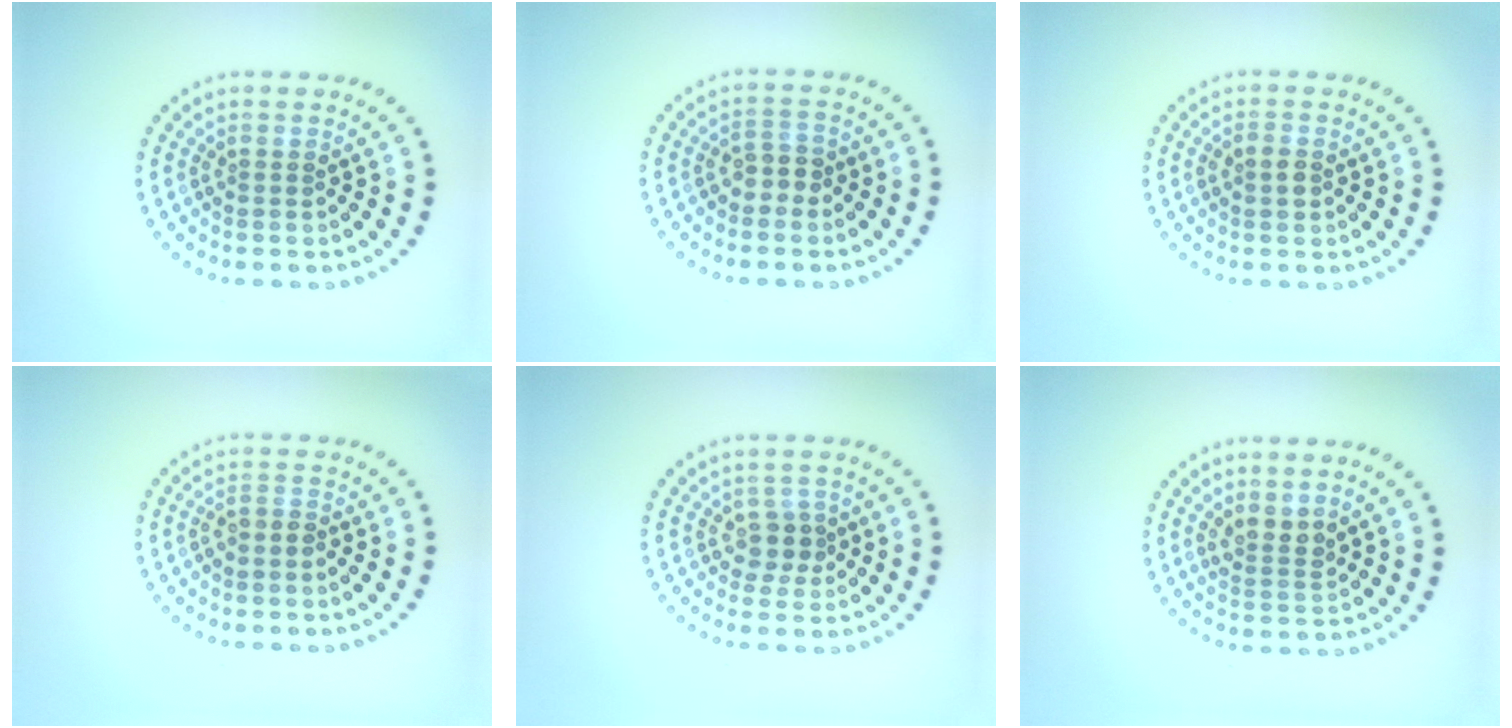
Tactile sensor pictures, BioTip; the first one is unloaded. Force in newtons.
{"total": 1.9, "press": 1.6, "slide": 1.0}
{"total": 1.5, "press": 1.4, "slide": 0.3}
{"total": 0.9, "press": 0.6, "slide": 0.6}
{"total": 1.8, "press": 1.4, "slide": 1.1}
{"total": 2.1, "press": 1.7, "slide": 1.2}